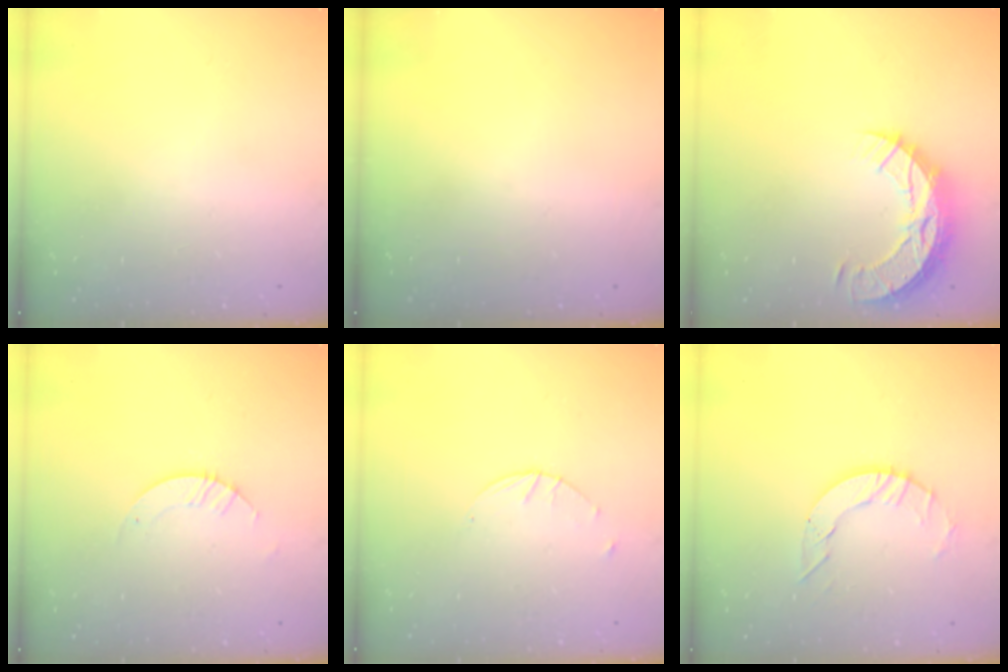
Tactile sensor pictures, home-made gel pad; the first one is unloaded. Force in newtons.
{"total": 0.0}
{"total": 10.3, "press": 10.2, "slide": 0.8}
{"total": 2.8, "press": 2.8, "slide": 0.2}
{"total": 1.7, "press": 1.7, "slide": 0.3}
{"total": 7.1, "press": 7.0, "slide": 0.7}